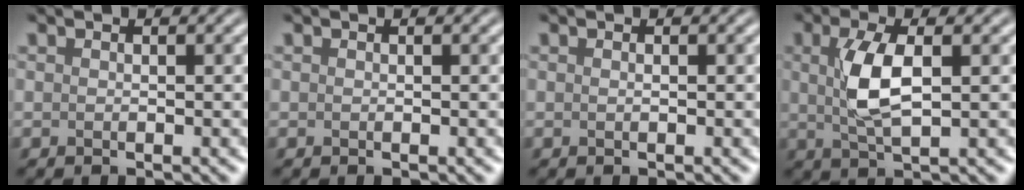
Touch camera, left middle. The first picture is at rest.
{"total": 0.0}
{"total": 0.0}
{"total": 4.4, "force": [0.8, 1.6, 4.1], "torque": [-0.092, 0.003, 0.015]}